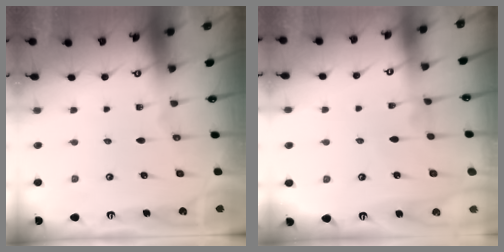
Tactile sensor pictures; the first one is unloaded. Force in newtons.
{"total": 4.0, "press": 4.0, "slide": 0.2}